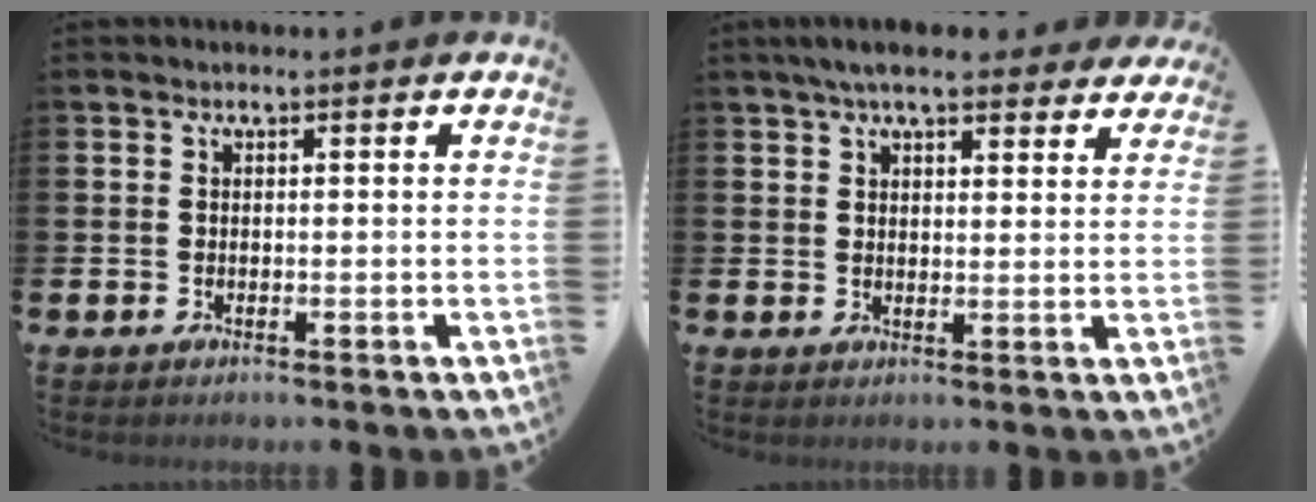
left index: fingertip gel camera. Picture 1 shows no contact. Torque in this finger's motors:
{"motor_torque": [1.09, -1.05, 0.56, 0.21]}